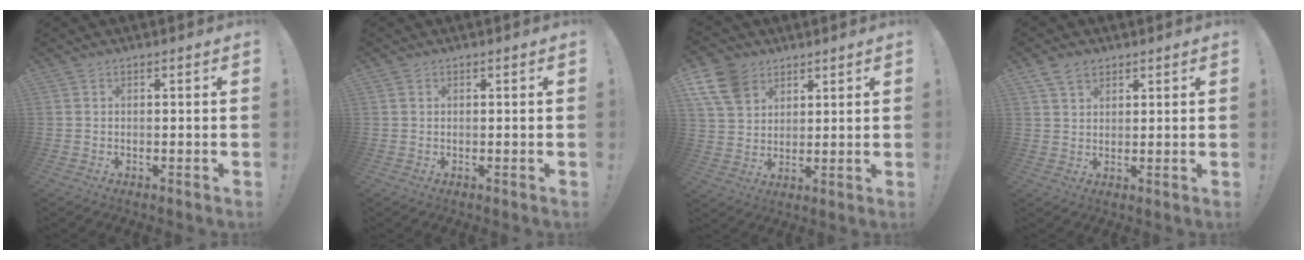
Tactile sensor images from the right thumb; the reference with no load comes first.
{"total": 0.7, "force": [0.3, 0.6, 0.2], "torque": [-0.003, 0.002, 0.007]}
{"total": 11.3, "force": [6.4, 8.0, 4.8], "torque": [-0.090, -0.029, 0.129]}
{"total": 5.2, "force": [3.2, 3.5, 2.2], "torque": [-0.040, -0.007, 0.062]}